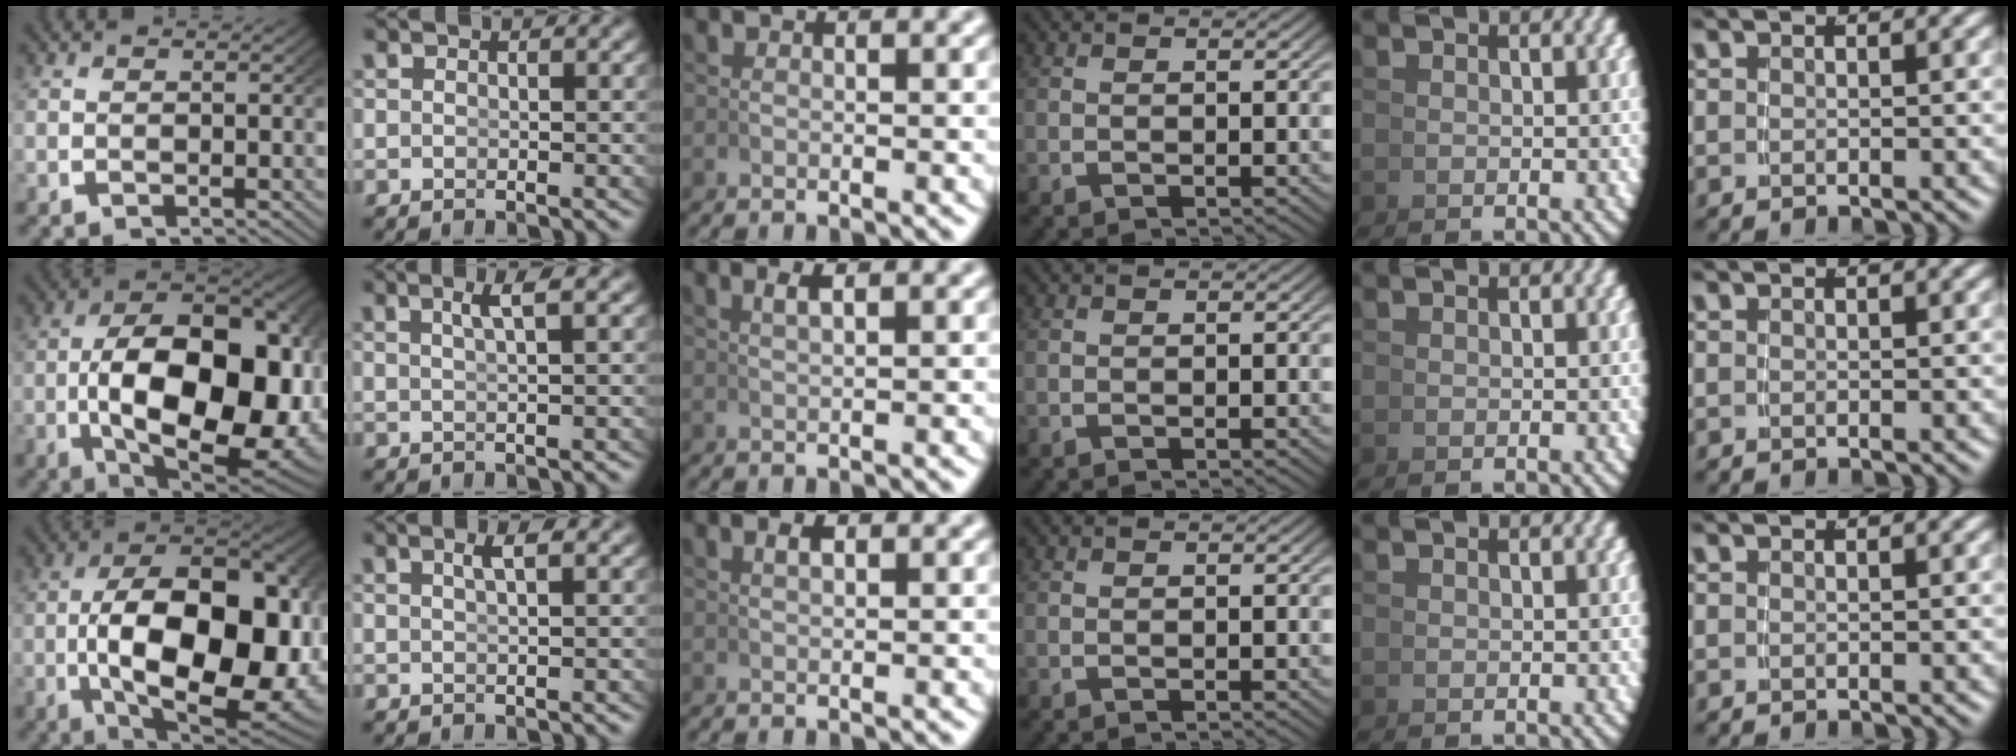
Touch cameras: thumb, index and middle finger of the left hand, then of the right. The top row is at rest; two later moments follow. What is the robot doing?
{"motion": "grasp_and_lifting", "object": "whiteboard"}